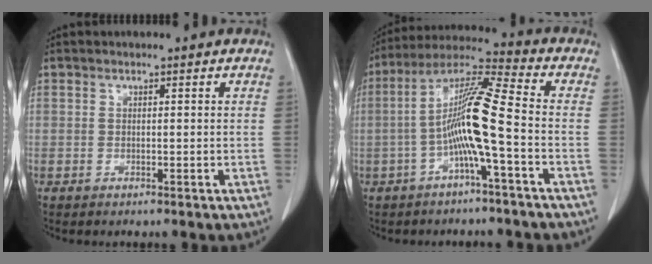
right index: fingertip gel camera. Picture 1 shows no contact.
{"total": 11.5, "force": [-2.7, -0.1, 11.2], "torque": [-0.219, 0.023, -0.056]}